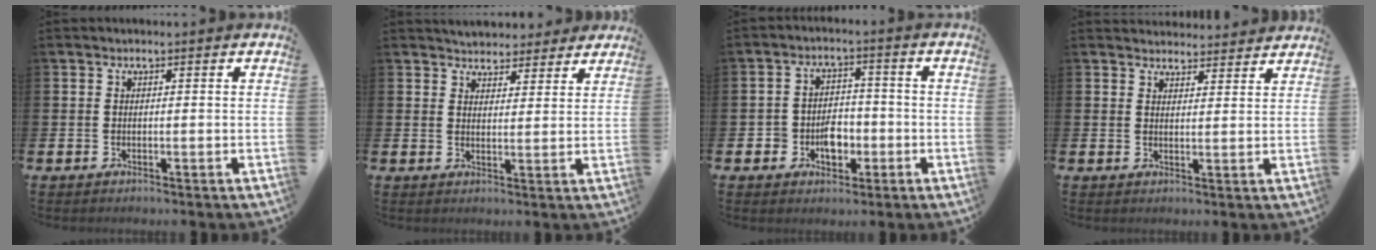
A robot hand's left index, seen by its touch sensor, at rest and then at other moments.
{"total": 4.4, "force": [4.2, 1.4, -0.2], "torque": [-0.002, -0.024, 0.073]}
{"total": 4.3, "force": [-1.8, 3.3, 2.0], "torque": [-0.043, 0.009, -0.039]}
{"total": 3.4, "force": [3.4, 0.6, -0.2], "torque": [0.006, -0.021, 0.061]}